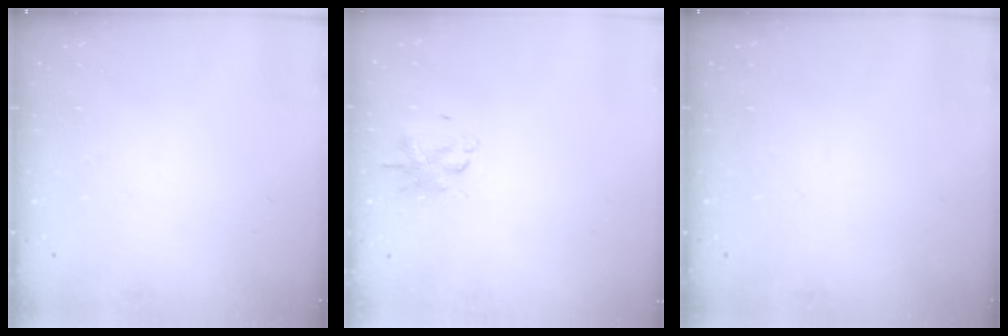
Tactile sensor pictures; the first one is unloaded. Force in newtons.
{"total": 1.9, "press": 1.8, "slide": 0.6}
{"total": 0.0}